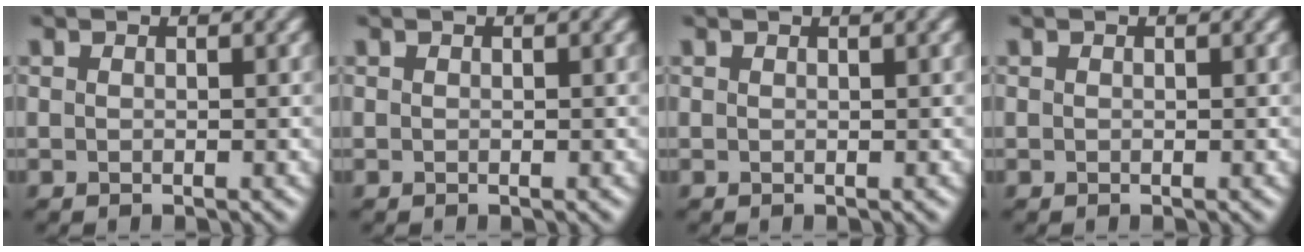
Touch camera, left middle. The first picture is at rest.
{"total": 0.0}
{"total": 1.2, "force": [0.8, 0.5, 0.8], "torque": [0.000, 0.005, -0.002]}
{"total": 0.0}